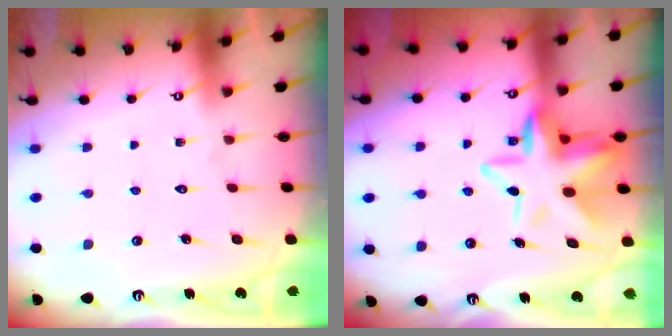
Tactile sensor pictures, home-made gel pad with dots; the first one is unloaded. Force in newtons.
{"total": 13.0, "press": 12.8, "slide": 2.7}